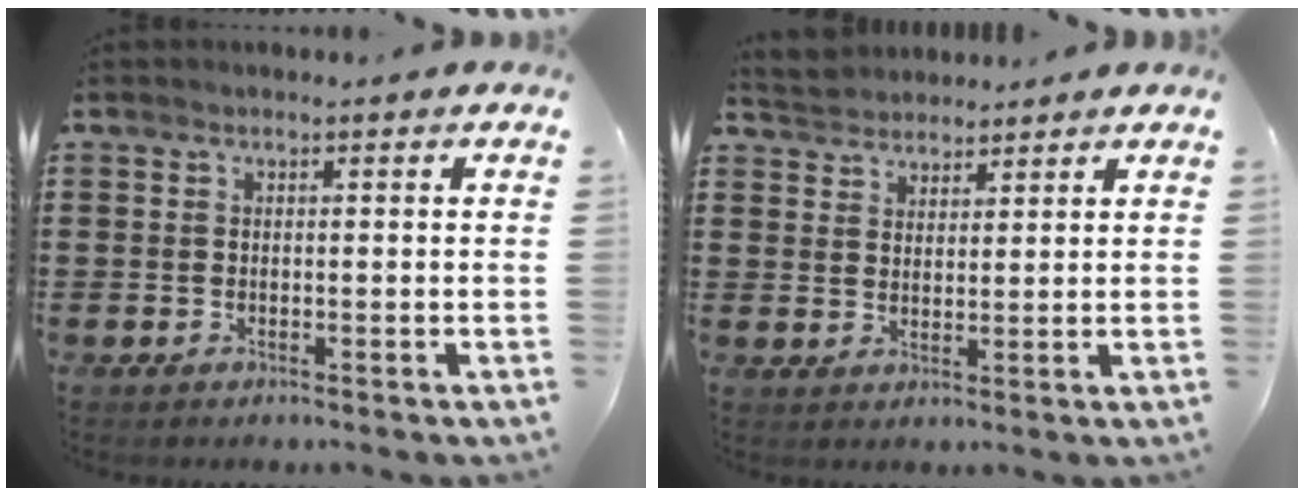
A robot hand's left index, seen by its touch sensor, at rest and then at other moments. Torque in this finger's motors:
{"motor_torque": [0.16, -0.09, 0.17, 0.05]}